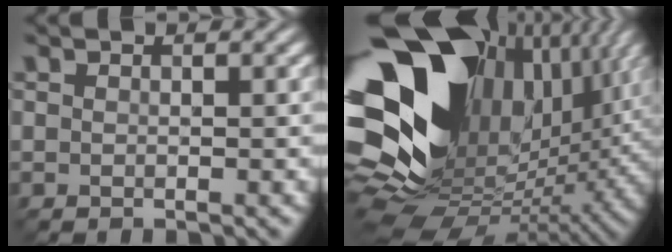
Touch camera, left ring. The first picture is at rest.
{"total": 20.1, "force": [5.3, 13.4, 14.1], "torque": [-0.283, 0.005, 0.118]}